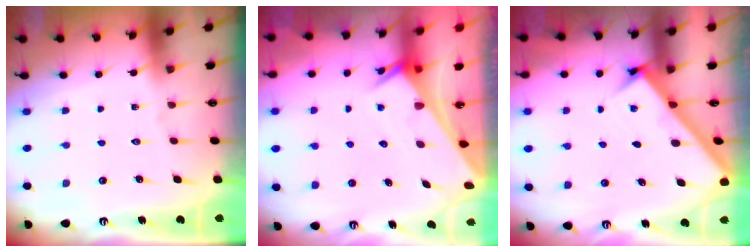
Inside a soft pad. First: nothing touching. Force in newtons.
{"total": 2.6, "press": 2.6, "slide": 0.1}
{"total": 2.4, "press": 2.4, "slide": 0.3}